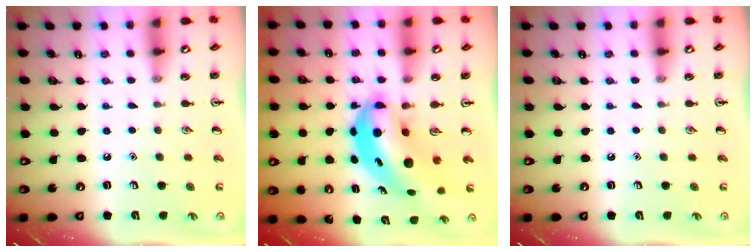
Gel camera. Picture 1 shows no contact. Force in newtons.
{"total": 8.8, "press": 8.5, "slide": 2.3}
{"total": 0.0}